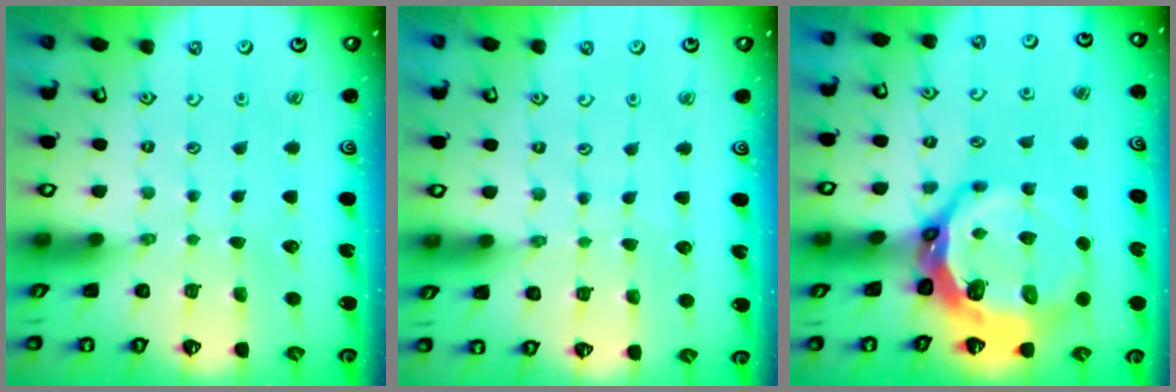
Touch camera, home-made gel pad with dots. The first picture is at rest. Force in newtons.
{"total": 4.0, "press": 4.0, "slide": 0.3}
{"total": 13.8, "press": 13.0, "slide": 4.6}